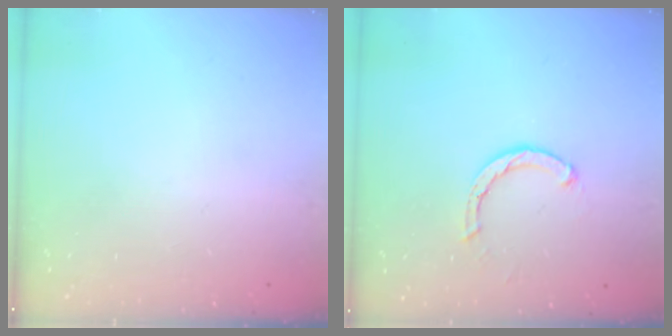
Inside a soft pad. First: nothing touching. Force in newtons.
{"total": 2.1, "press": 2.1, "slide": 0.1}